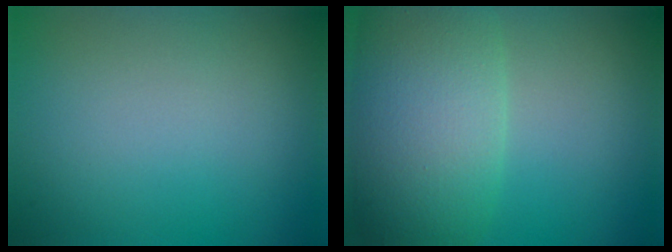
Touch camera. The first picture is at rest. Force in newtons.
{"total": 9.4, "press": 9.3, "slide": 0.8}